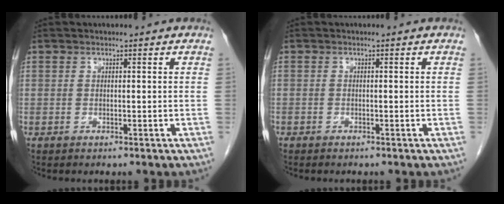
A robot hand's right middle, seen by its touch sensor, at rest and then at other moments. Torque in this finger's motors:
{"motor_torque": [0.95, -1.19, 0.22, -0.03]}